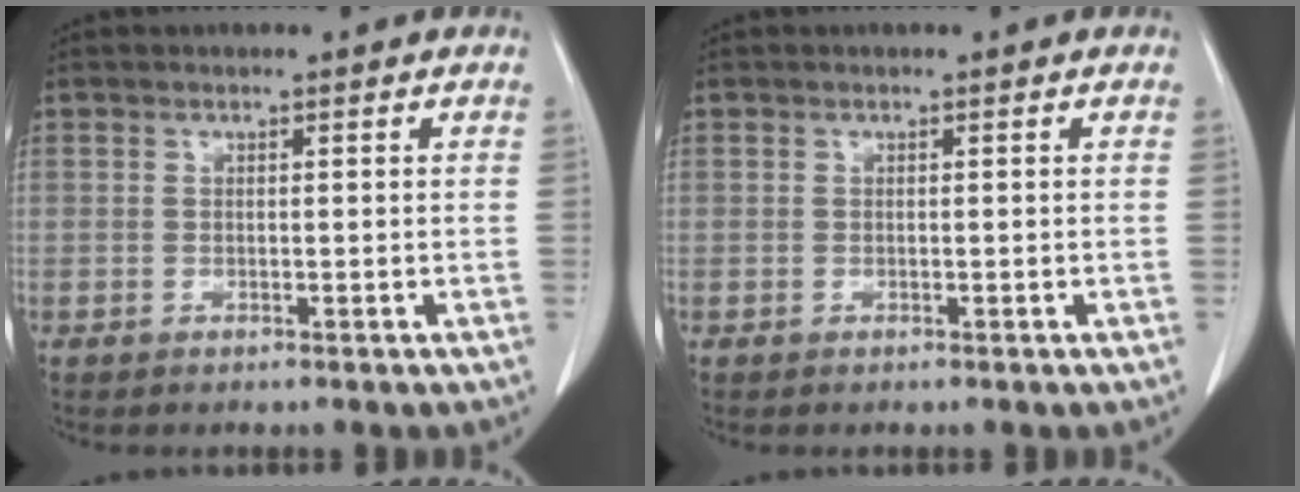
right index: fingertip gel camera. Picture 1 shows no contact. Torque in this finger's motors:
{"motor_torque": [0.00, 0.00, 0.01, -0.01]}